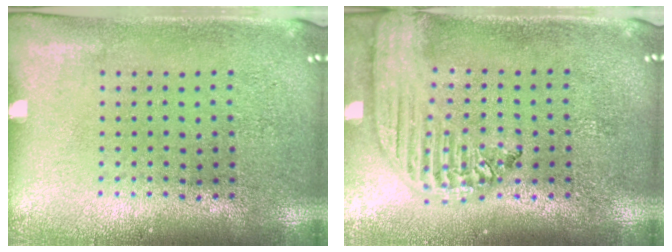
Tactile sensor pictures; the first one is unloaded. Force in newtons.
{"total": 2.2, "press": 1.9, "slide": 1.1}